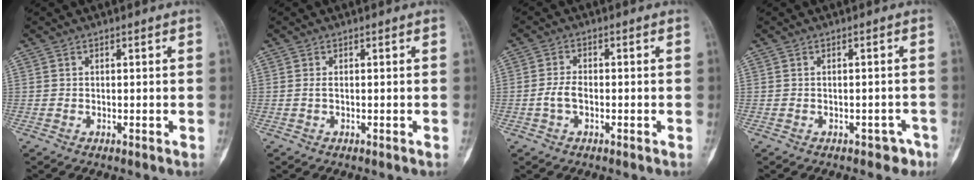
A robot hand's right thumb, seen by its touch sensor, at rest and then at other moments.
{"total": 0.5, "force": [0.0, 0.2, 0.5], "torque": [-0.015, -0.001, 0.000]}
{"total": 3.2, "force": [-0.8, 1.8, 2.5], "torque": [-0.057, 0.011, -0.018]}
{"total": 2.7, "force": [-1.8, 1.8, 0.9], "torque": [0.006, 0.020, -0.018]}